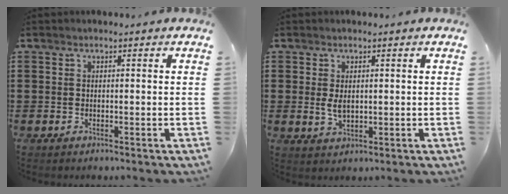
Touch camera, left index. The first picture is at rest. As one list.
[{"total": 2.9, "force": [0.5, 1.6, 2.4], "torque": [-0.057, 0.002, 0.006]}]